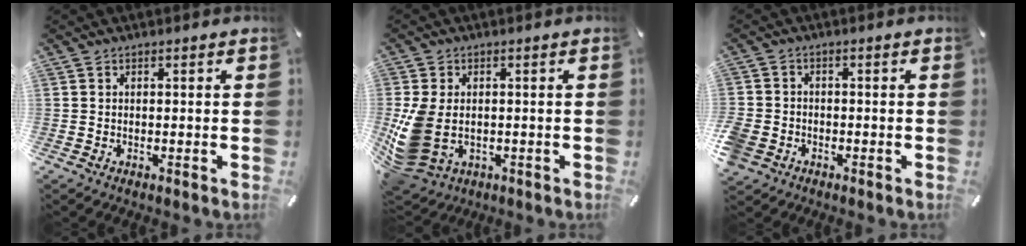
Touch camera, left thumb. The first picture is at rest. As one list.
[{"total": 10.4, "force": [-1.1, 7.4, 7.2], "torque": [-0.167, -0.008, -0.017]}, {"total": 3.9, "force": [-1.7, 3.2, 1.4], "torque": [-0.033, 0.006, -0.035]}]